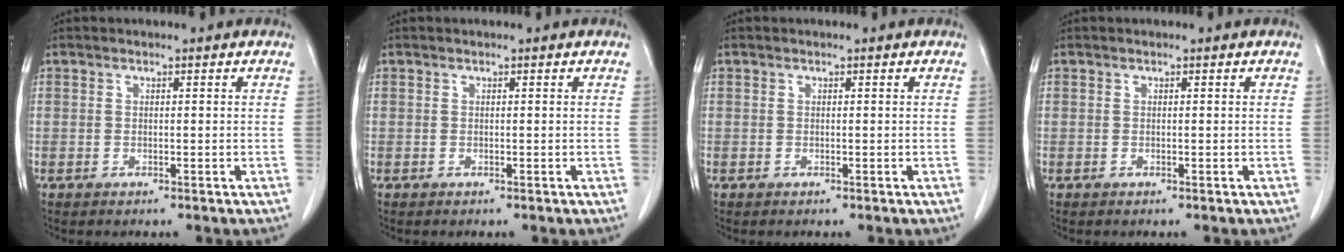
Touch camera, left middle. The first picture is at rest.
{"total": 0.0}
{"total": 0.0}
{"total": 0.0}